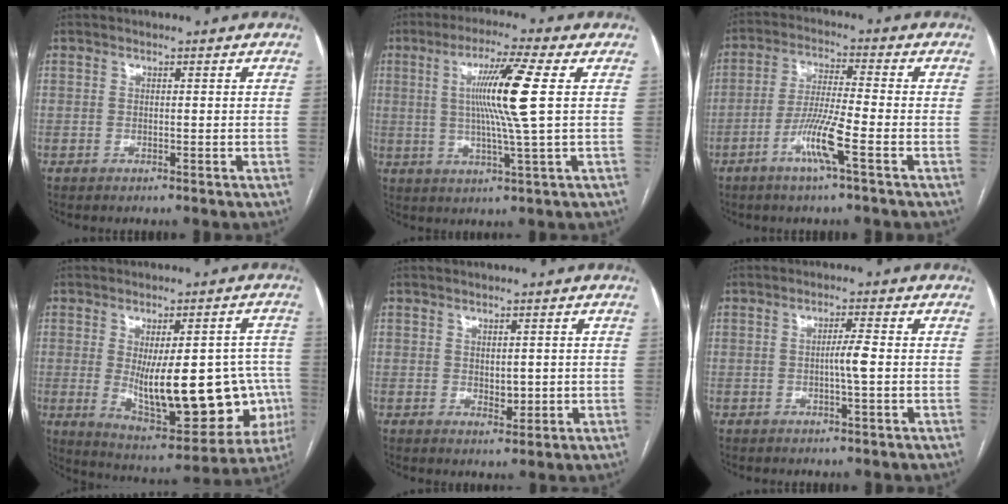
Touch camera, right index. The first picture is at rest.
{"total": 10.5, "force": [1.7, -1.4, 10.3], "torque": [-0.188, 0.000, 0.031]}
{"total": 12.0, "force": [-5.4, 0.1, 10.8], "torque": [-0.218, -0.009, -0.107]}
{"total": 20.8, "force": [-2.8, 7.3, 19.3], "torque": [-0.217, 0.009, -0.007]}
{"total": 2.6, "force": [0.0, 1.4, 2.1], "torque": [-0.032, -0.005, 0.008]}
{"total": 3.7, "force": [-0.6, -0.2, 3.6], "torque": [-0.062, 0.003, -0.010]}